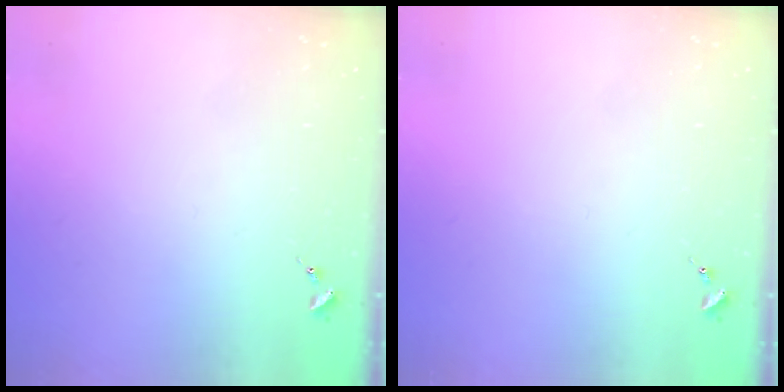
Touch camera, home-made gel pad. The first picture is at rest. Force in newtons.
{"total": 0.0}